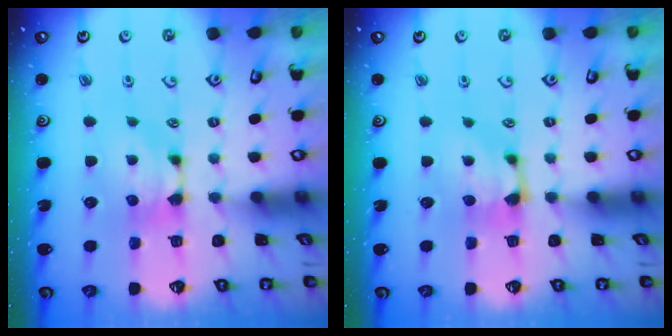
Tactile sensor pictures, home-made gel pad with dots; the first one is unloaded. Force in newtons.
{"total": 2.0, "press": 1.9, "slide": 0.7}